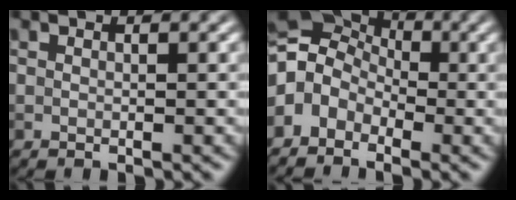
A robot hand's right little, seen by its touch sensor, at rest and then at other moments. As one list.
[{"total": 5.0, "force": [-1.7, 4.0, 2.5], "torque": [-0.048, 0.010, -0.055]}]